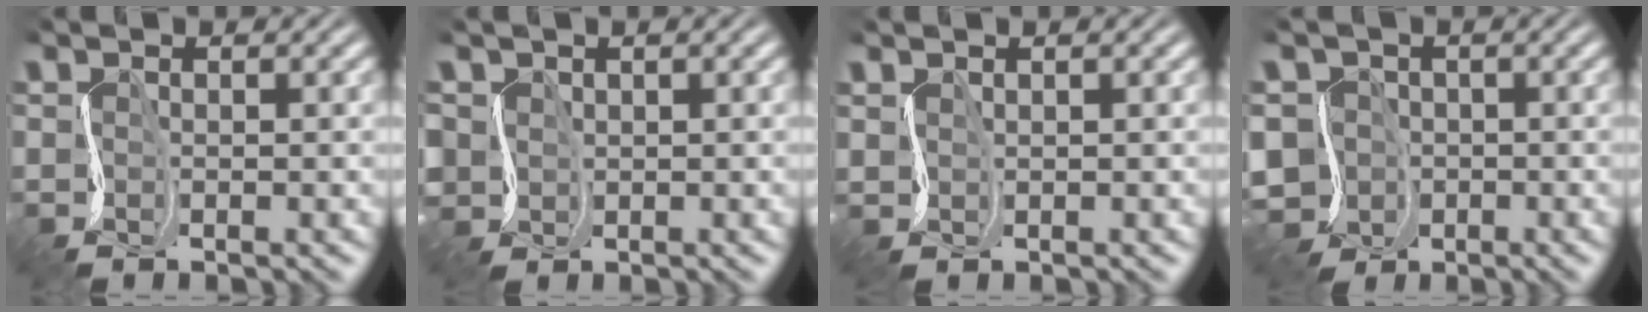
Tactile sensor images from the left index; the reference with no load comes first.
{"total": 2.0, "force": [0.6, 1.8, 0.6], "torque": [-0.020, -0.003, 0.014]}
{"total": 1.3, "force": [1.1, 0.5, 0.6], "torque": [-0.017, 0.001, 0.020]}
{"total": 7.0, "force": [-3.9, 5.3, 2.2], "torque": [-0.032, -0.022, -0.075]}